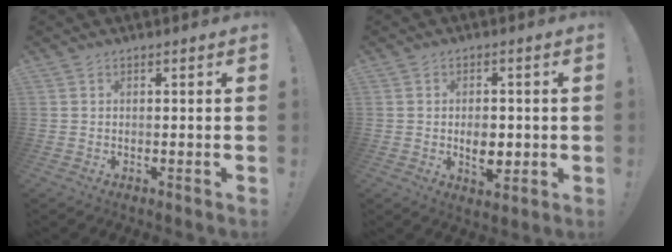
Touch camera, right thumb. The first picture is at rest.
{"total": 6.3, "force": [-0.8, 4.1, 4.7], "torque": [-0.055, -0.001, -0.014]}